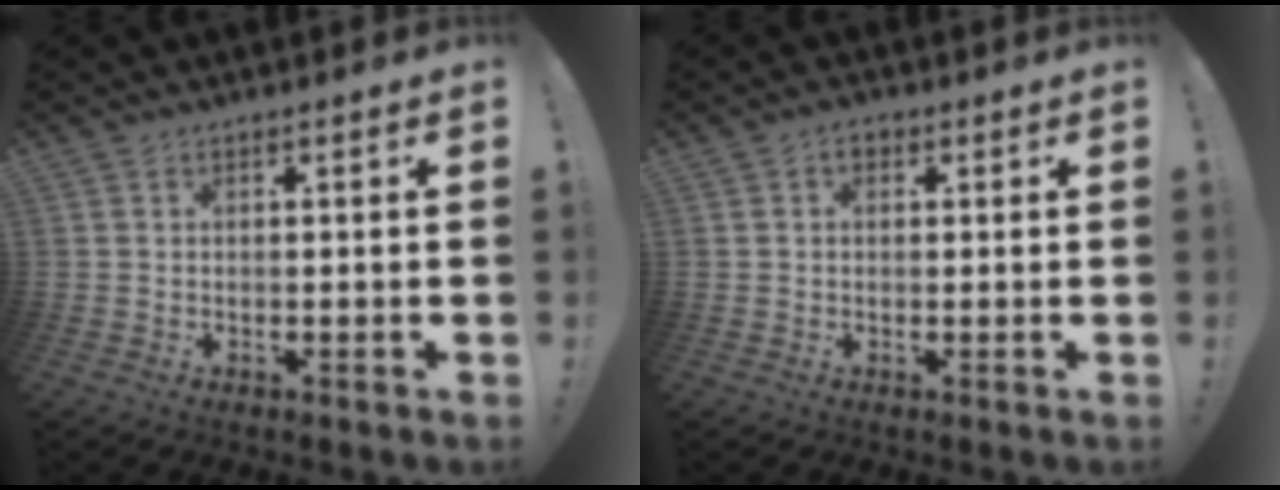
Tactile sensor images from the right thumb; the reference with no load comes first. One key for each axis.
{"total": 2.2, "fx": 0.7, "fy": 1.4, "fz": 1.6, "tx": -0.026, "ty": 0.003, "tz": 0.012}